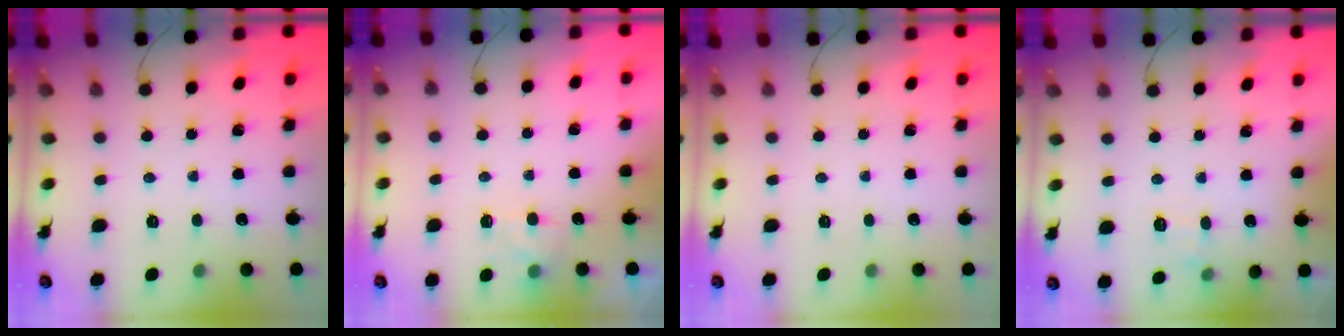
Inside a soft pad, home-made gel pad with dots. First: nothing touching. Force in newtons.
{"total": 5.2, "press": 5.0, "slide": 1.3}
{"total": 0.0}
{"total": 6.2, "press": 5.9, "slide": 1.8}